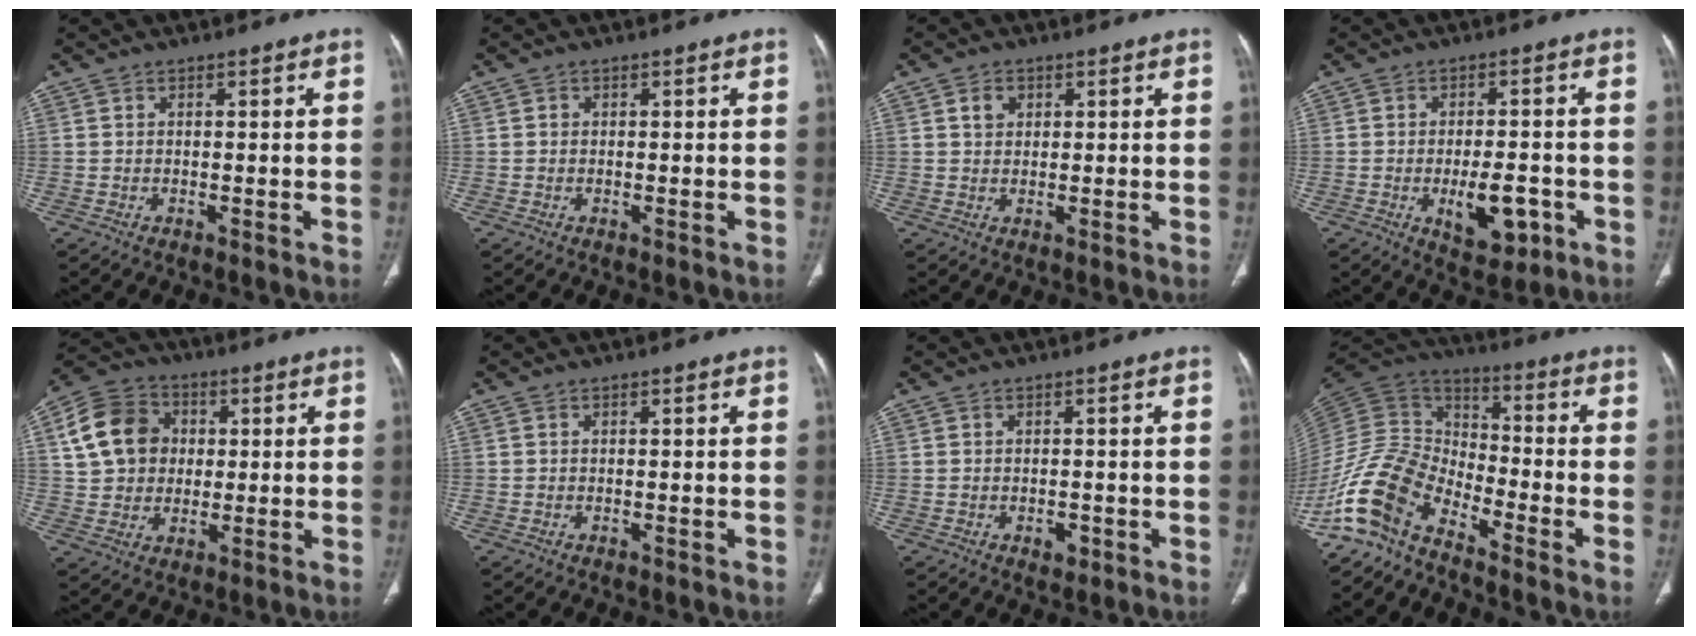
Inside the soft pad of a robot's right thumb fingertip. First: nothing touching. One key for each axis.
{"total": 0.6, "fx": 0.0, "fy": 0.5, "fz": 0.2, "tx": 0.003, "ty": 0.001, "tz": 0.001}
{"total": 2.9, "fx": 1.1, "fy": 2.2, "fz": 1.4, "tx": -0.010, "ty": -0.004, "tz": 0.021}
{"total": 8.5, "fx": -2.8, "fy": 4.1, "fz": 6.9, "tx": -0.089, "ty": 0.008, "tz": -0.031}
{"total": 13.2, "fx": 2.6, "fy": 11.0, "fz": 6.8, "tx": -0.104, "ty": 0.013, "tz": 0.042}
{"total": 0.0}
{"total": 1.8, "fx": -0.7, "fy": 1.2, "fz": 1.1, "tx": -0.007, "ty": 0.002, "tz": -0.005}
{"total": 13.9, "fx": -10.2, "fy": 6.1, "fz": 7.3, "tx": -0.143, "ty": 0.081, "tz": -0.216}